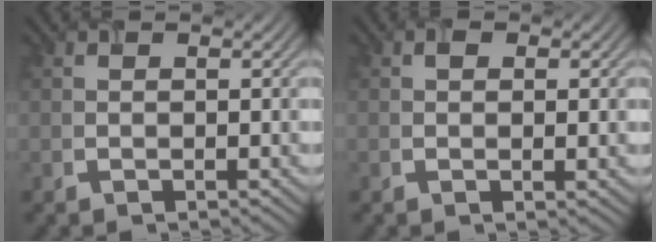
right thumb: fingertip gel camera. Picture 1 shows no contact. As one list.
[{"total": 1.0, "force": [0.2, 0.6, 0.8], "torque": [-0.014, -0.001, 0.009]}]